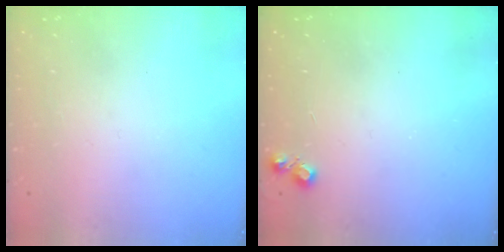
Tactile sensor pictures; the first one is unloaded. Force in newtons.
{"total": 4.3, "press": 4.3, "slide": 0.6}